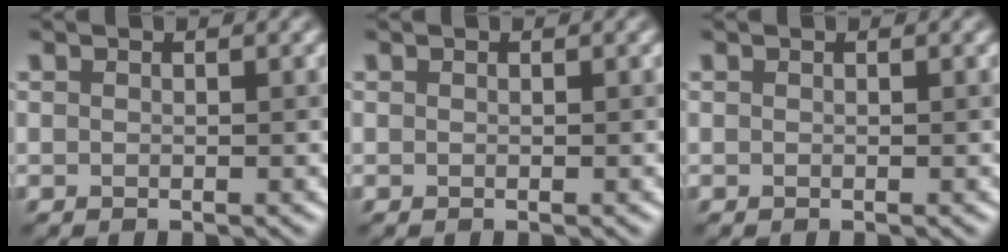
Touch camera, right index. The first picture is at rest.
{"total": 0.0}
{"total": 0.0}